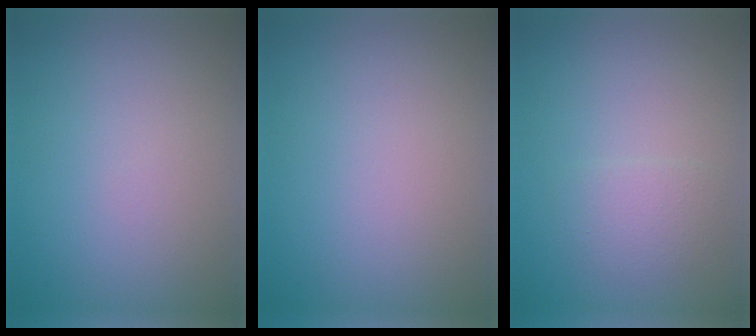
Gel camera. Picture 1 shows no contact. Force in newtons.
{"total": 0.0}
{"total": 1.8, "press": 1.8, "slide": 0.1}